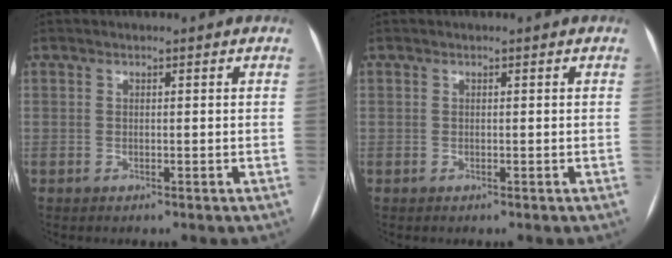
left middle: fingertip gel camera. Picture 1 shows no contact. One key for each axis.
{"total": 0.0}